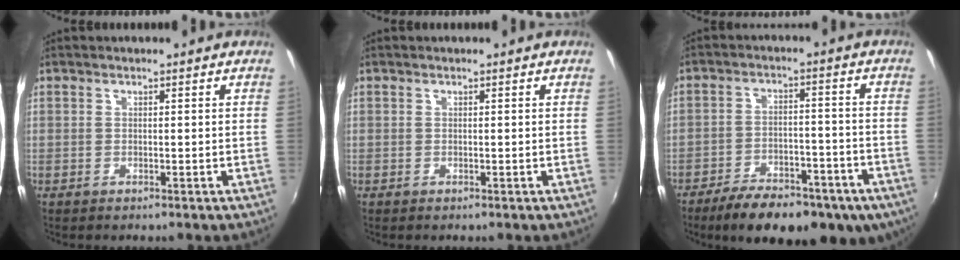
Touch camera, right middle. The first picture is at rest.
{"total": 0.0}
{"total": 19.2, "force": [-13.1, 7.9, 11.7], "torque": [-0.202, -0.030, -0.177]}